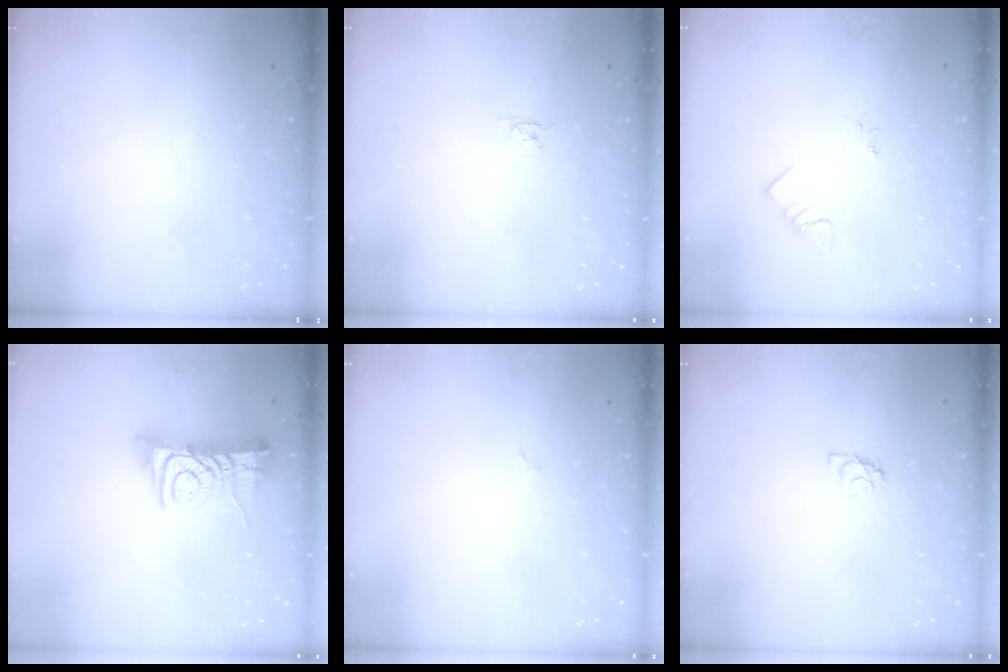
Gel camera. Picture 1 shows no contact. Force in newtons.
{"total": 2.8, "press": 2.8, "slide": 0.3}
{"total": 4.1, "press": 4.0, "slide": 0.7}
{"total": 10.7, "press": 10.6, "slide": 1.2}
{"total": 1.8, "press": 1.8, "slide": 0.3}
{"total": 3.6, "press": 3.6, "slide": 0.4}